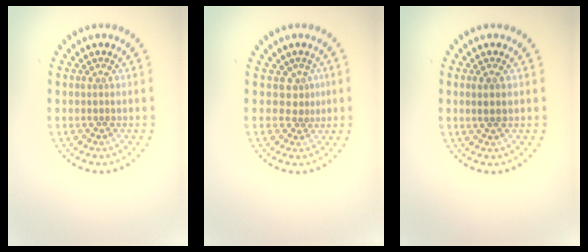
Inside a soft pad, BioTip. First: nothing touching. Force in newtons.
{"total": 1.5, "press": 1.0, "slide": 1.1}
{"total": 1.3, "press": 1.2, "slide": 0.5}